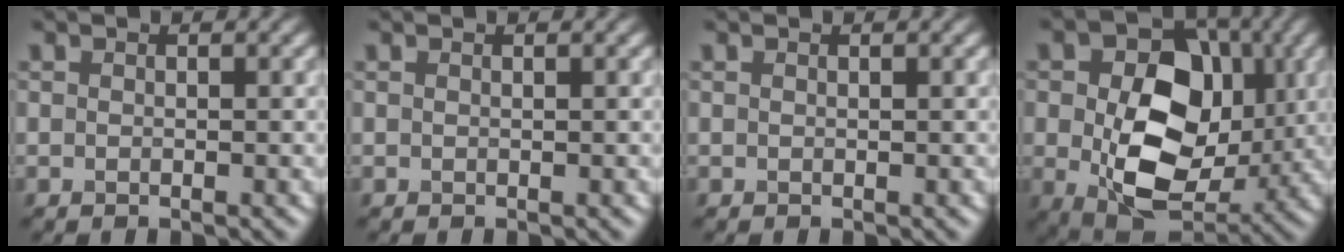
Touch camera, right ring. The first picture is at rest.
{"total": 0.0}
{"total": 0.0}
{"total": 12.2, "force": [0.0, 8.5, 8.8], "torque": [-0.150, -0.017, 0.007]}